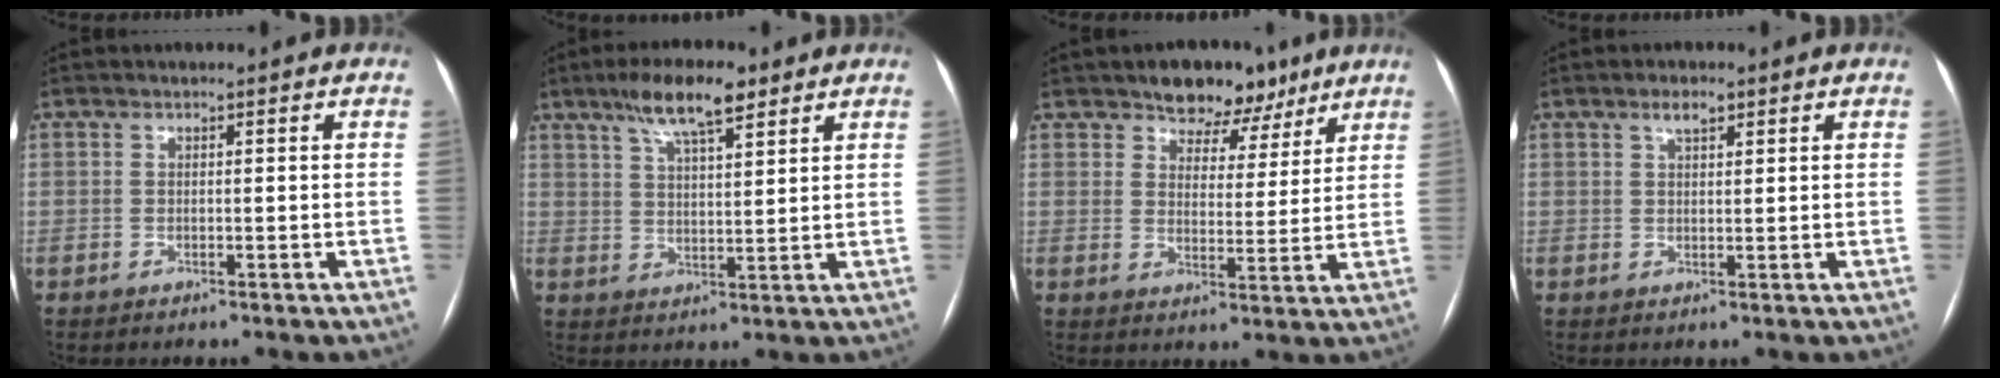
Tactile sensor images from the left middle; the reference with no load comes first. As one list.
[{"total": 8.8, "force": [6.0, 2.0, 6.2], "torque": [-0.116, 0.011, 0.105]}, {"total": 8.0, "force": [6.0, 4.4, 2.7], "torque": [-0.025, 0.006, 0.089]}, {"total": 2.3, "force": [1.5, 0.8, 1.6], "torque": [-0.034, 0.003, 0.028]}]